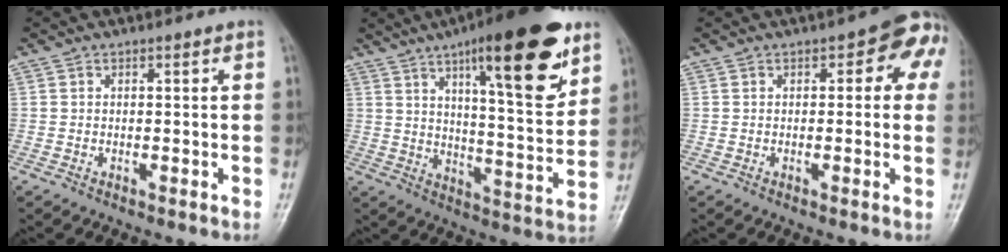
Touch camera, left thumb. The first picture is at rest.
{"total": 22.0, "force": [12.0, 5.6, 17.6], "torque": [-0.230, -0.050, 0.181]}
{"total": 7.6, "force": [2.4, 3.7, 6.2], "torque": [-0.028, 0.011, 0.012]}